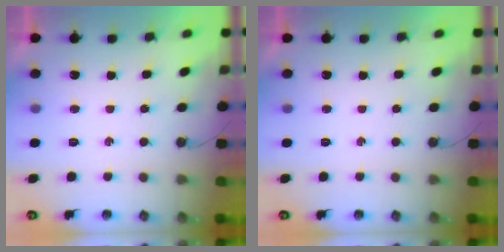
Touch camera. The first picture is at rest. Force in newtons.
{"total": 0.0}